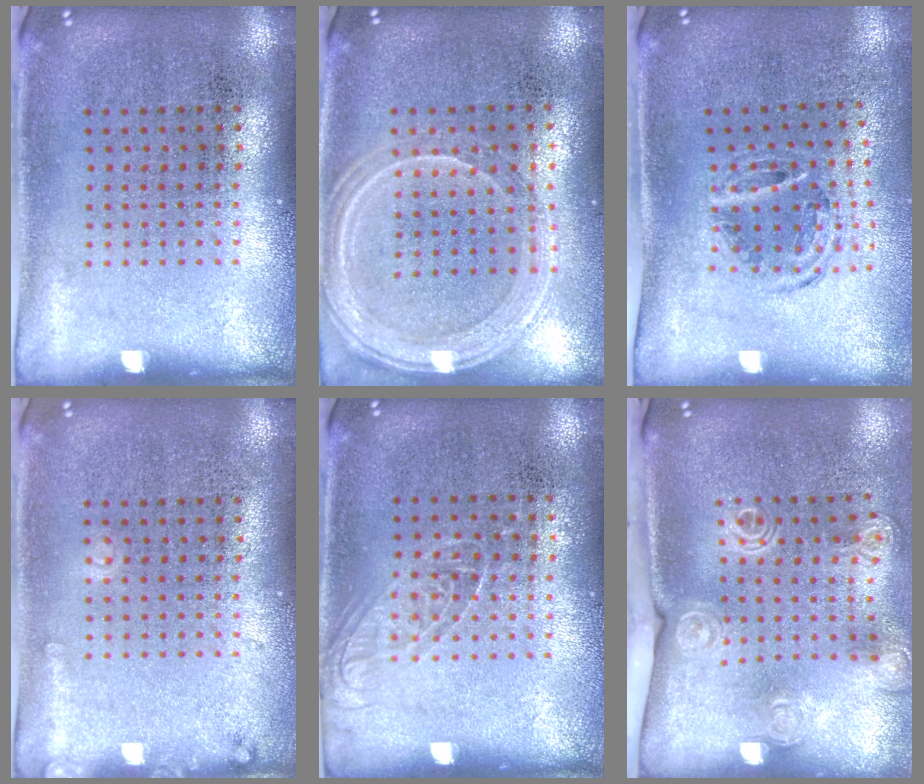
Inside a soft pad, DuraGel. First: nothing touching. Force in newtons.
{"total": 1.3, "press": 1.3, "slide": 0.1}
{"total": 0.9, "press": 0.9, "slide": 0.2}
{"total": 0.9, "press": 0.9, "slide": 0.1}
{"total": 1.1, "press": 0.9, "slide": 0.5}
{"total": 2.0, "press": 1.6, "slide": 1.2}